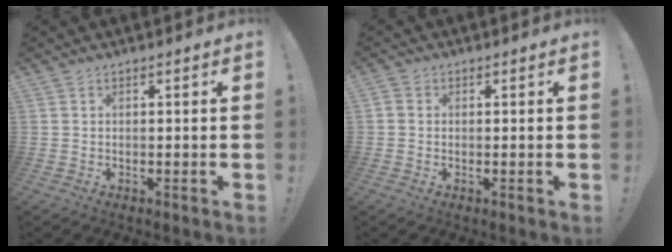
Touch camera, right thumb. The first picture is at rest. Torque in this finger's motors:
{"motor_torque": [0.07, -0.38, -0.16, 0.07, -0.13]}